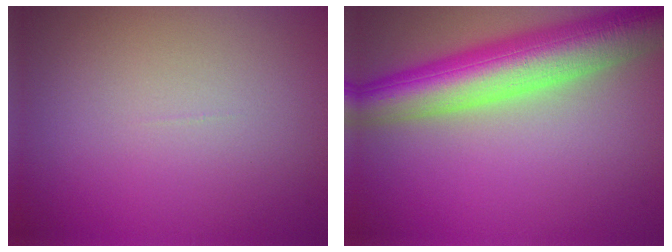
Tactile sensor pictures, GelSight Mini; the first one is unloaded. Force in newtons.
{"total": 9.5, "press": 9.5, "slide": 0.5}